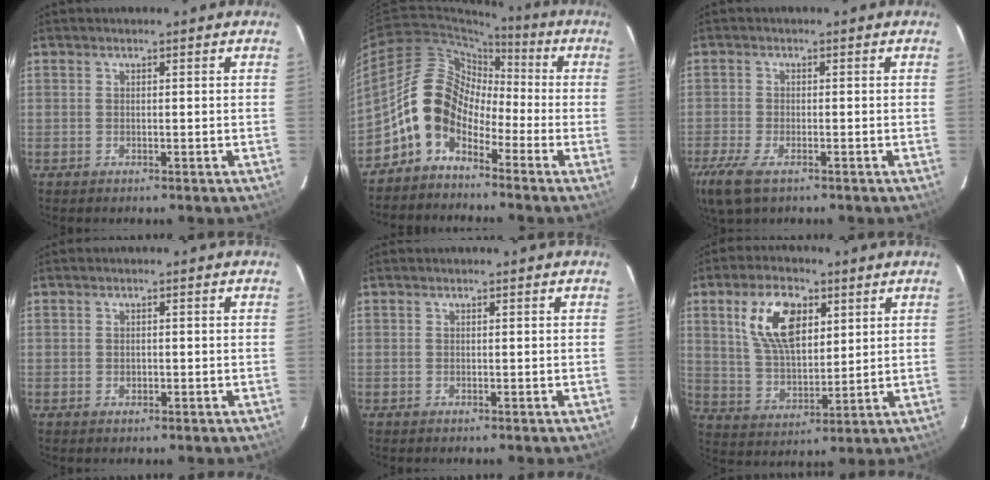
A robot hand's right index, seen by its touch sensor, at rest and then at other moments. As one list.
[{"total": 9.9, "force": [-4.7, 6.9, 5.3], "torque": [-0.089, 0.024, -0.100]}, {"total": 8.1, "force": [-5.1, 3.3, 5.5], "torque": [-0.137, -0.029, -0.098]}, {"total": 0.9, "force": [-0.2, 0.8, 0.5], "torque": [-0.006, 0.002, -0.003]}, {"total": 0.0}, {"total": 12.9, "force": [5.2, 6.7, 9.7], "torque": [-0.181, 0.016, 0.104]}]